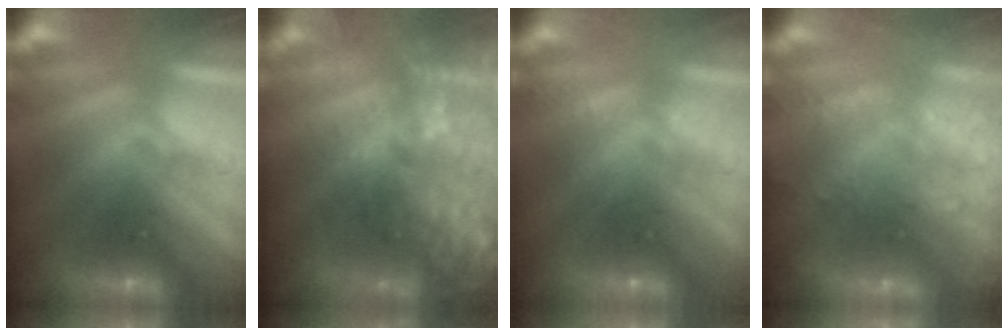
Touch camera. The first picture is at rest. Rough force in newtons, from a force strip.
{"total": 8.9}
{"total": 2.2}
{"total": 5.7}